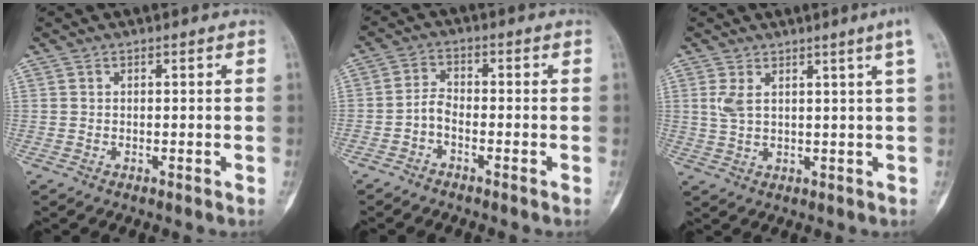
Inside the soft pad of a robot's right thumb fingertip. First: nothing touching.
{"total": 3.0, "force": [-1.6, 1.4, 2.1], "torque": [-0.038, 0.018, -0.038]}
{"total": 6.6, "force": [2.8, 0.2, 6.0], "torque": [-0.109, -0.015, 0.055]}